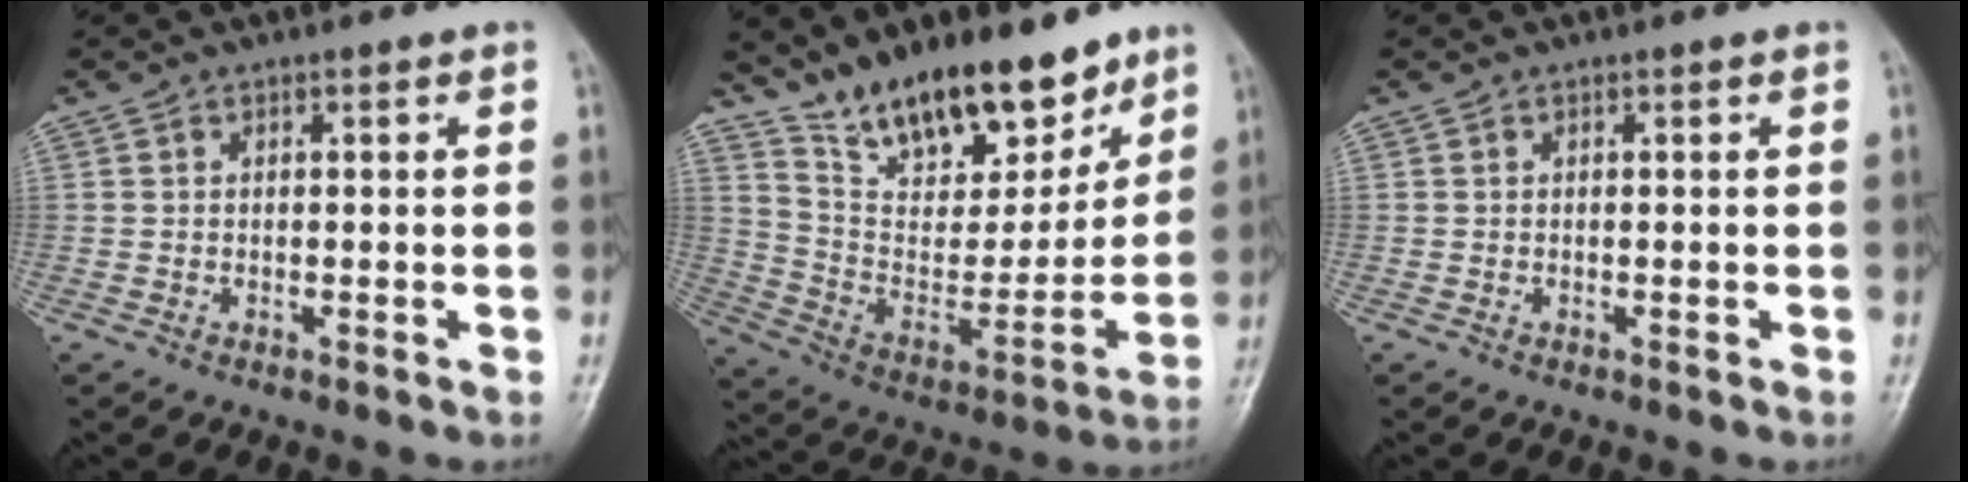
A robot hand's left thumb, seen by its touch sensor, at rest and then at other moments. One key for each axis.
{"total": 20.5, "fx": 15.0, "fy": 8.4, "fz": 11.0, "tx": -0.130, "ty": -0.083, "tz": 0.262}
{"total": 0.0}